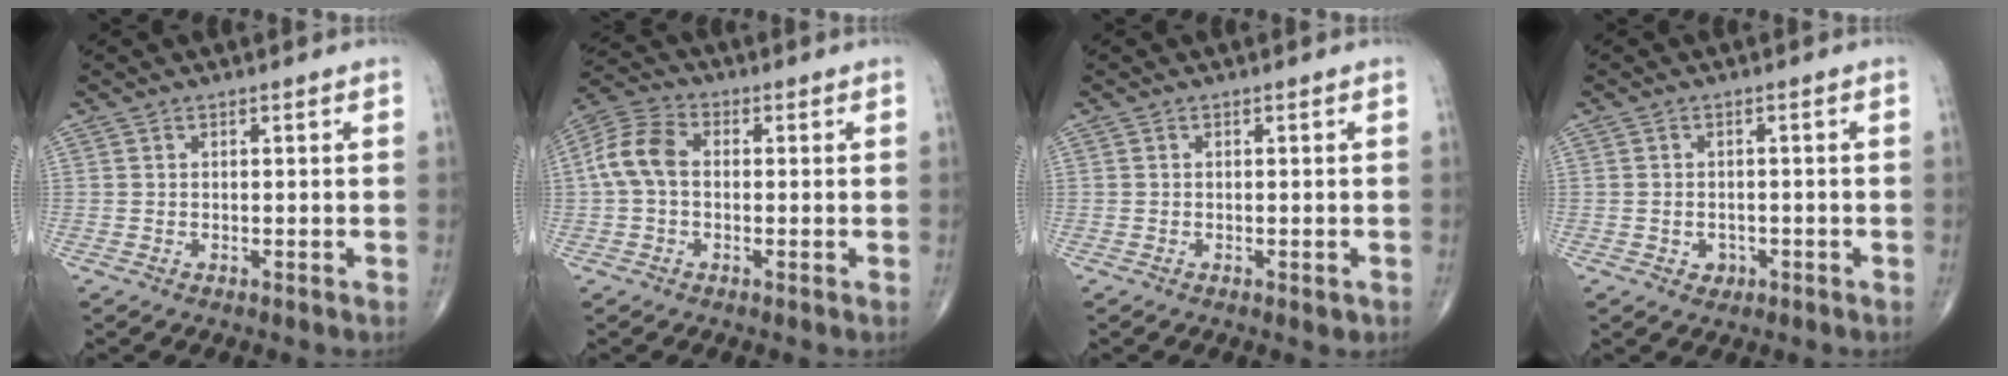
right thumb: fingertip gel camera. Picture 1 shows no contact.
{"total": 8.0, "force": [0.0, 5.4, 5.8], "torque": [-0.120, 0.025, -0.010]}
{"total": 1.0, "force": [-0.4, 0.5, 0.8], "torque": [-0.010, -0.002, -0.005]}
{"total": 2.1, "force": [-0.8, 1.7, 0.8], "torque": [-0.004, 0.005, -0.008]}